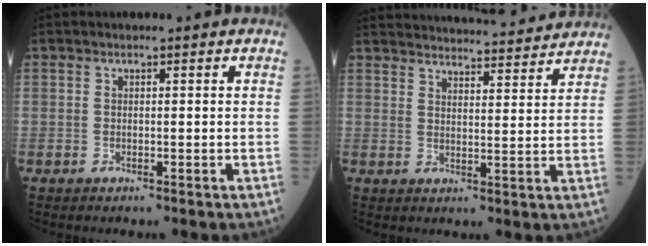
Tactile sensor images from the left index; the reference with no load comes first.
{"total": 20.6, "force": [19.8, 2.3, 5.1], "torque": [-0.077, 0.008, 0.262]}